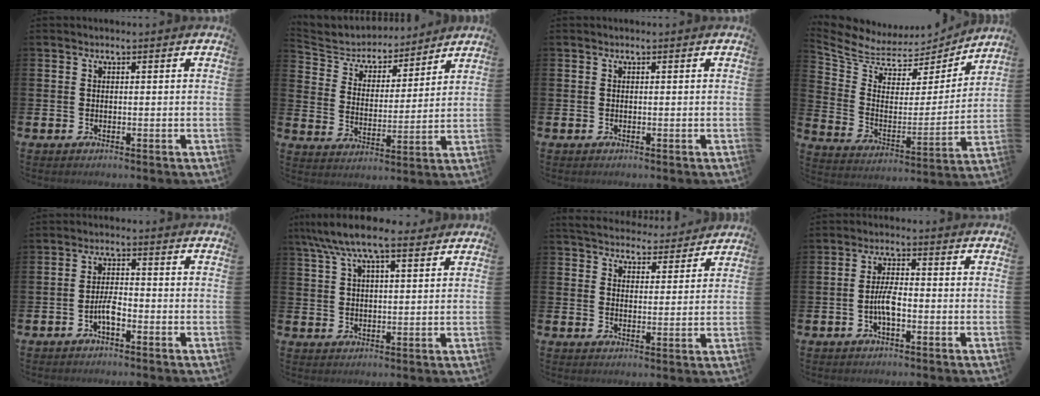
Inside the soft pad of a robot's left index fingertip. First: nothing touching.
{"total": 5.4, "force": [5.0, 2.1, 0.4], "torque": [-0.046, -0.037, 0.083]}
{"total": 0.0}
{"total": 6.9, "force": [6.3, 2.5, 0.6], "torque": [-0.061, -0.052, 0.107]}
{"total": 2.7, "force": [-1.3, 0.8, 2.2], "torque": [-0.048, 0.008, -0.023]}
{"total": 7.9, "force": [6.5, 1.9, 4.1], "torque": [-0.095, -0.012, 0.119]}
{"total": 5.1, "force": [5.0, 1.0, 0.1], "torque": [-0.023, -0.039, 0.088]}
{"total": 3.3, "force": [-1.0, 1.1, 2.9], "torque": [-0.068, 0.006, -0.020]}